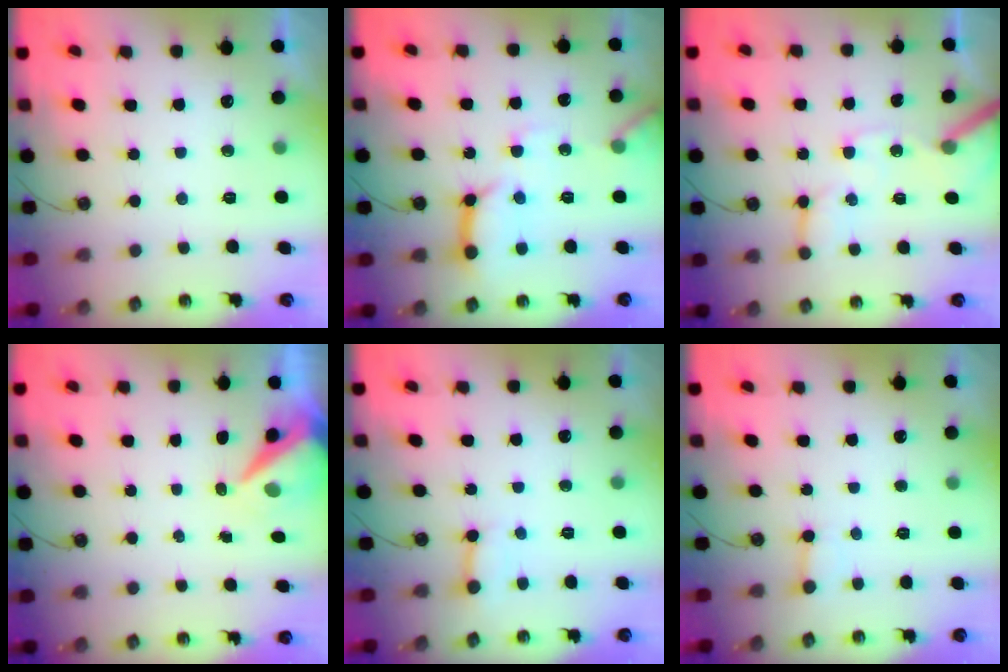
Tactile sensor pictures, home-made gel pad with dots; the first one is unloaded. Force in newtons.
{"total": 14.7, "press": 14.6, "slide": 1.6}
{"total": 11.7, "press": 11.6, "slide": 1.5}
{"total": 7.4, "press": 7.4, "slide": 1.0}
{"total": 4.1, "press": 4.1, "slide": 0.3}
{"total": 2.6, "press": 2.6, "slide": 0.1}